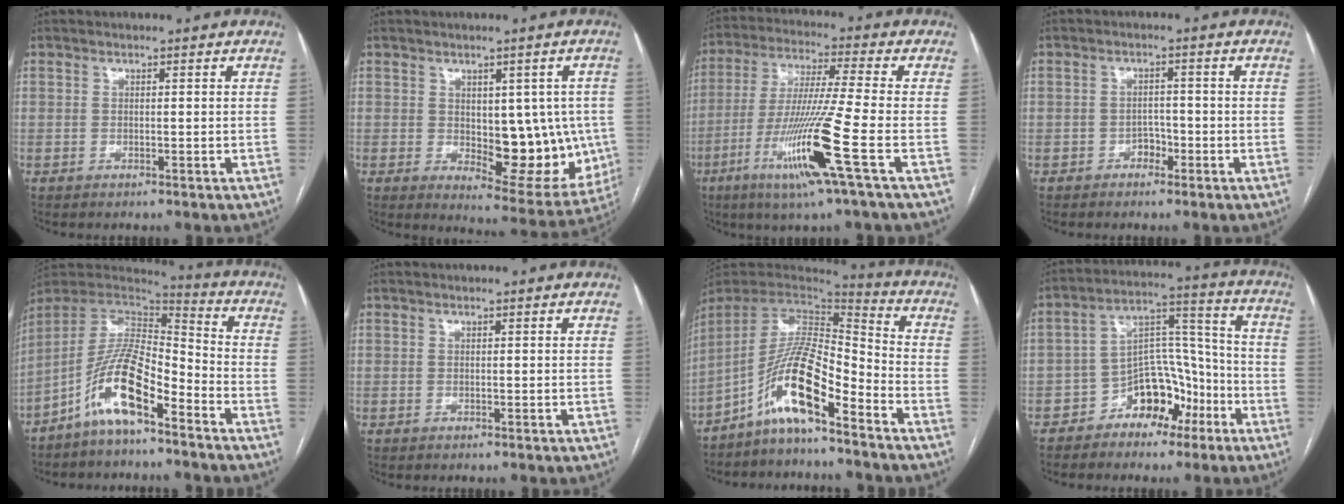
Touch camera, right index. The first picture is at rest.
{"total": 12.9, "force": [-0.5, 6.2, 11.3], "torque": [-0.121, -0.002, 0.012]}
{"total": 14.8, "force": [-5.6, -1.7, 13.6], "torque": [-0.275, -0.027, -0.110]}
{"total": 2.2, "force": [-1.1, 1.7, 0.8], "torque": [-0.003, 0.009, -0.020]}
{"total": 12.1, "force": [-7.2, 3.0, 9.3], "torque": [-0.181, 0.016, -0.134]}
{"total": 0.0}
{"total": 12.5, "force": [-7.7, 1.9, 9.6], "torque": [-0.179, 0.016, -0.141]}
{"total": 10.1, "force": [-5.5, 6.2, 5.7], "torque": [-0.094, 0.037, -0.084]}